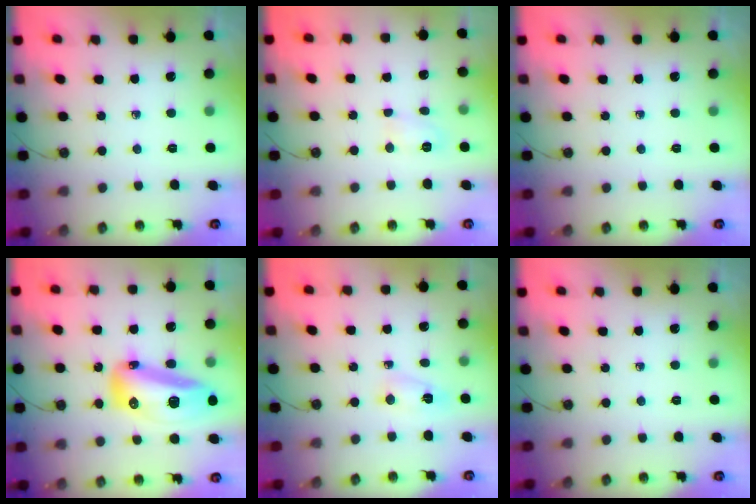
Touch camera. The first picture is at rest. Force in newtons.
{"total": 4.7, "press": 4.6, "slide": 0.8}
{"total": 0.0}
{"total": 19.4, "press": 19.2, "slide": 2.8}
{"total": 2.9, "press": 2.8, "slide": 0.6}
{"total": 0.0}